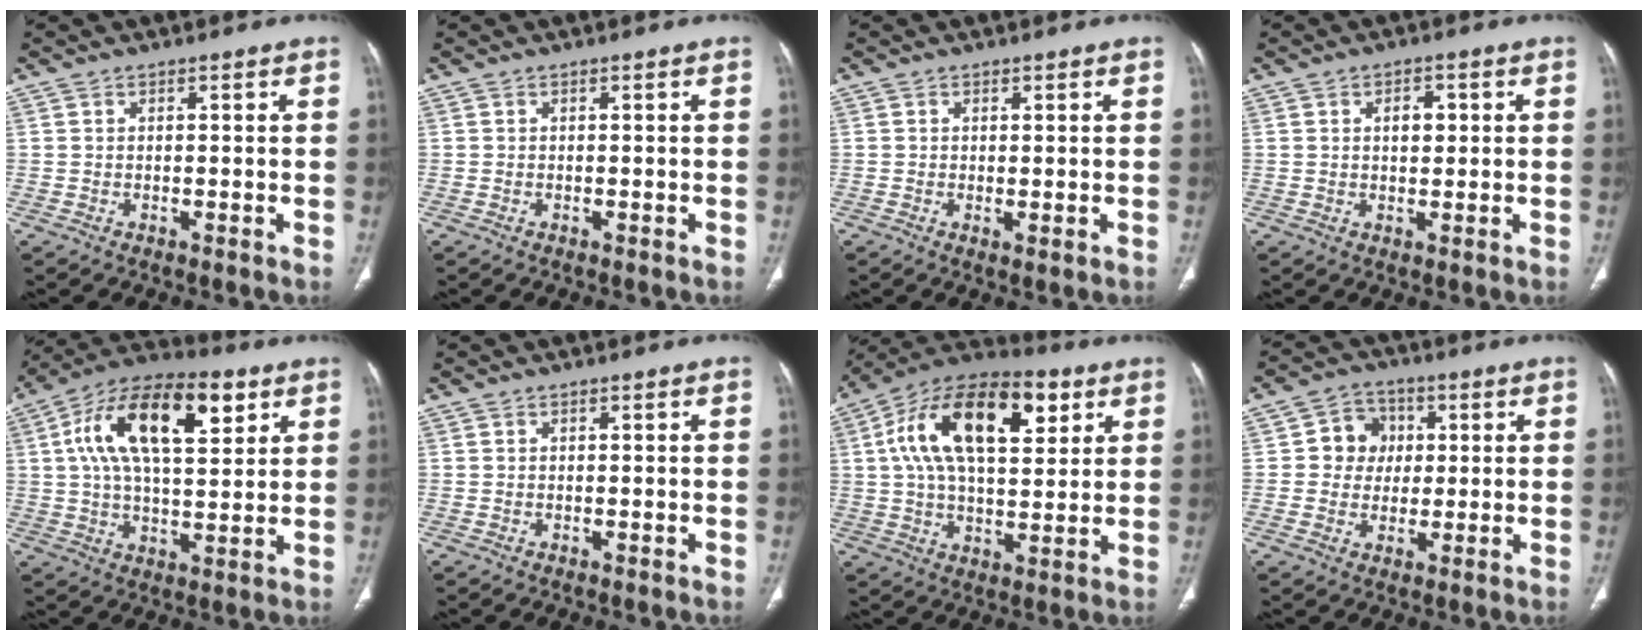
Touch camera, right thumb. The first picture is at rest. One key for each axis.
{"total": 0.0}
{"total": 1.2, "fx": 0.0, "fy": 0.4, "fz": 1.1, "tx": -0.027, "ty": -0.008, "tz": 0.001}
{"total": 3.5, "fx": 0.8, "fy": 2.2, "fz": 2.6, "tx": -0.029, "ty": 0.000, "tz": 0.012}
{"total": 20.4, "fx": 7.0, "fy": 9.6, "fz": 16.5, "tx": -0.270, "ty": 0.007, "tz": 0.111}
{"total": 0.0}
{"total": 22.6, "fx": 7.3, "fy": 11.5, "fz": 18.0, "tx": -0.293, "ty": 0.010, "tz": 0.115}
{"total": 7.4, "fx": 1.0, "fy": 6.8, "fz": 2.8, "tx": -0.002, "ty": 0.008, "tz": 0.010}